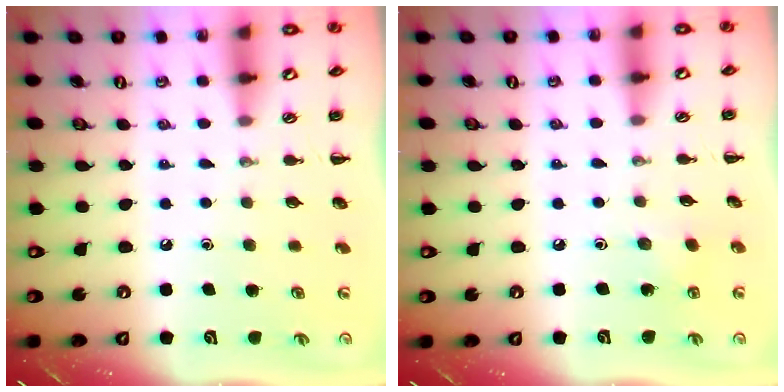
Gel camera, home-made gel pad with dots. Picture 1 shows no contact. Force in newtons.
{"total": 2.4, "press": 2.3, "slide": 0.6}